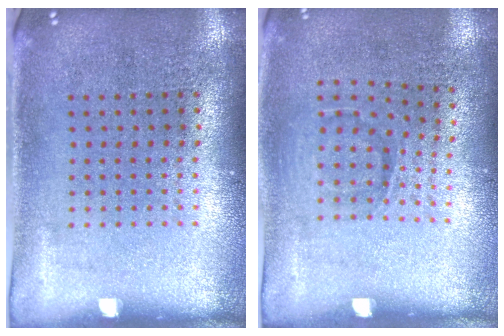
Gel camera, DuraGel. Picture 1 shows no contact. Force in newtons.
{"total": 0.9, "press": 0.6, "slide": 0.7}